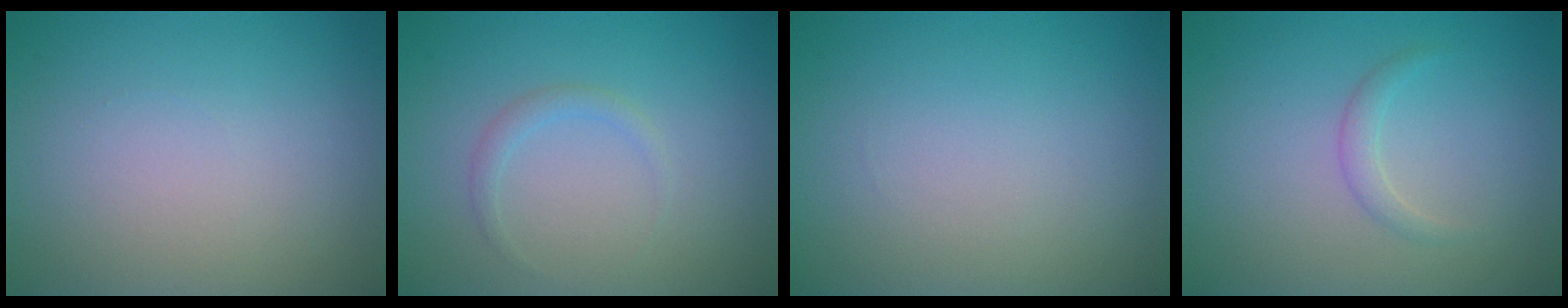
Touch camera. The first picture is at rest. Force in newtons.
{"total": 1.0, "press": 1.0, "slide": 0.1}
{"total": 0.0}
{"total": 1.2, "press": 1.2, "slide": 0.1}